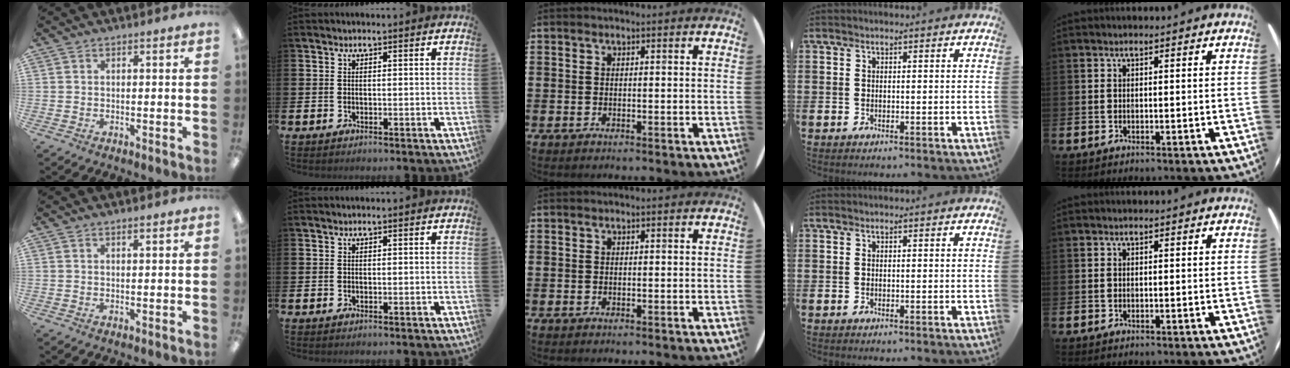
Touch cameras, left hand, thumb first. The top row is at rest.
{"thumb": {"total": 1.2, "force": [1.1, 0.2, 0.6], "torque": [-0.013, -0.001, 0.019]}}